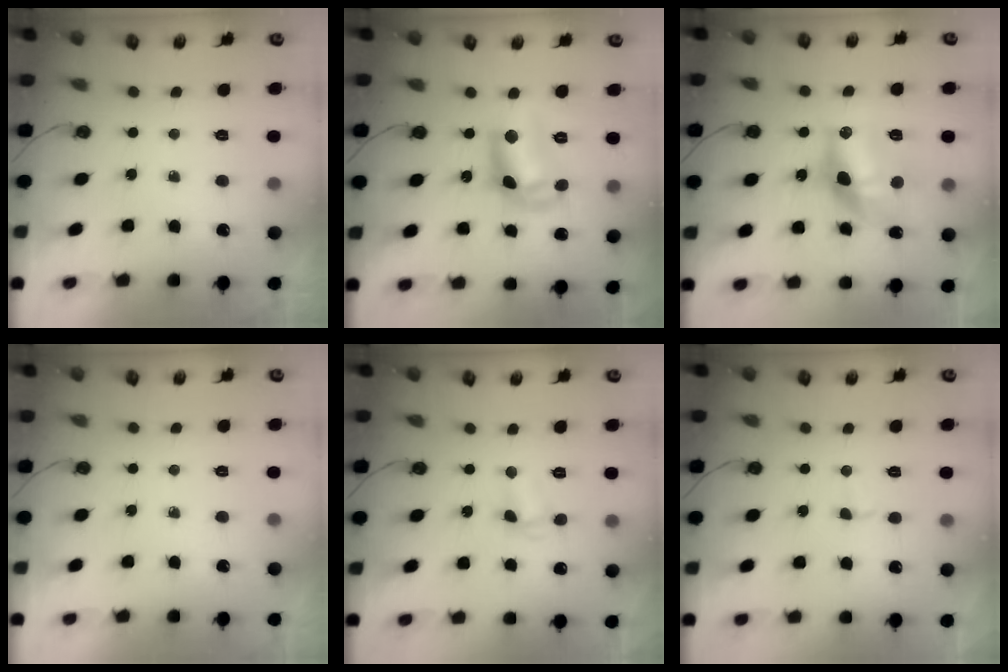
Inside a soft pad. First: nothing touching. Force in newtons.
{"total": 12.3, "press": 12.3, "slide": 1.3}
{"total": 14.1, "press": 14.1, "slide": 1.1}
{"total": 0.0}
{"total": 2.6, "press": 2.6, "slide": 0.4}
{"total": 2.5, "press": 2.5, "slide": 0.5}